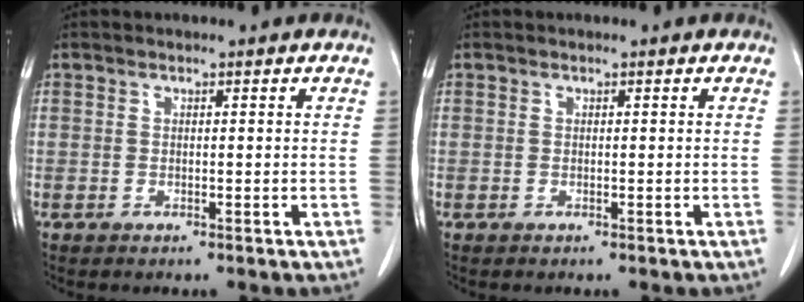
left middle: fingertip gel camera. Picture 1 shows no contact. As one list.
[{"total": 0.0}]